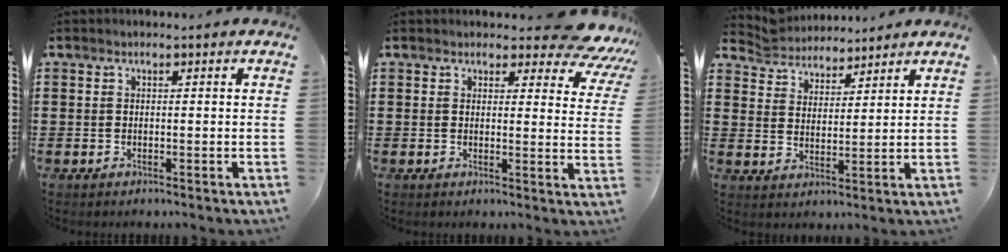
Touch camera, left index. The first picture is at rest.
{"total": 5.3, "force": [4.6, 1.3, 2.4], "torque": [-0.031, -0.028, 0.075]}
{"total": 5.2, "force": [4.9, 1.4, -0.2], "torque": [-0.022, -0.021, 0.090]}